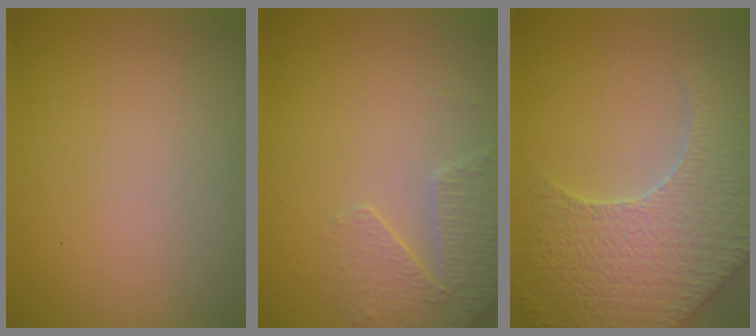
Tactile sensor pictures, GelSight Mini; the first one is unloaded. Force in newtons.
{"total": 3.2, "press": 3.1, "slide": 0.8}
{"total": 7.7, "press": 6.1, "slide": 4.6}